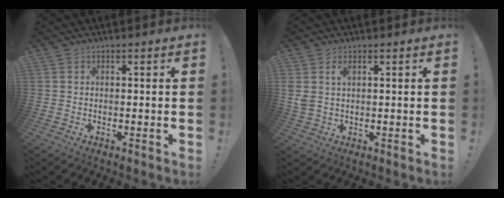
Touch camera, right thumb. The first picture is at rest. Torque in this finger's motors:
{"motor_torque": [0.04, 0.12, 0.05, 0.00, 0.02]}